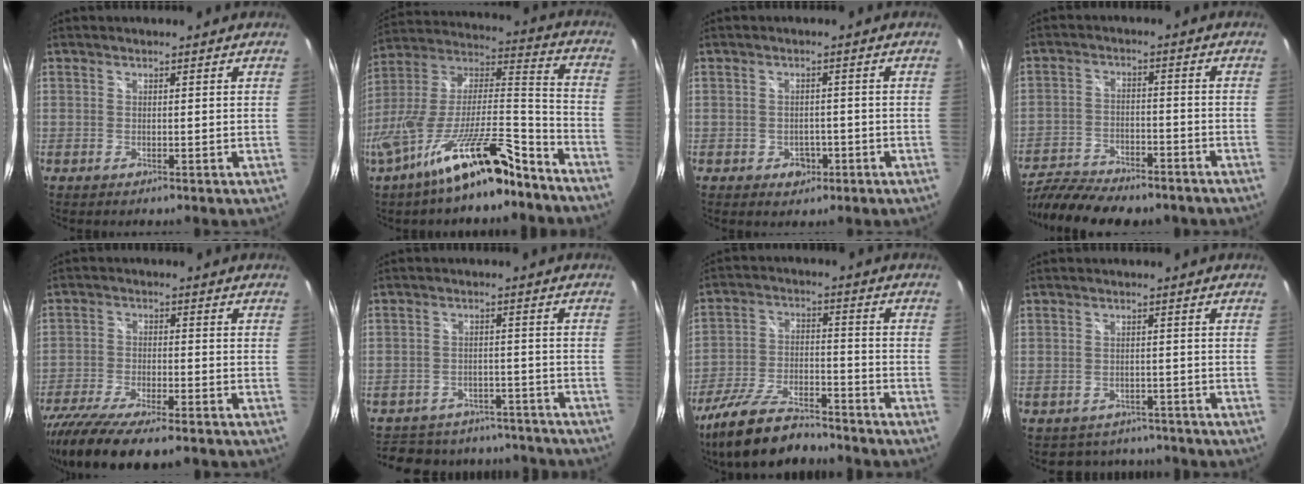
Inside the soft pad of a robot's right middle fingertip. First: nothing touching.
{"total": 21.3, "force": [-14.6, 4.4, 14.9], "torque": [-0.257, -0.018, -0.250]}
{"total": 3.2, "force": [-1.4, 2.7, 1.1], "torque": [-0.025, 0.001, -0.013]}
{"total": 15.5, "force": [-13.0, 4.6, 7.1], "torque": [-0.153, -0.028, -0.210]}
{"total": 15.0, "force": [-11.8, 3.3, 8.7], "torque": [-0.188, -0.053, -0.205]}
{"total": 21.4, "force": [-18.1, 9.1, 6.8], "torque": [-0.155, 0.032, -0.225]}
{"total": 15.7, "force": [-12.9, 4.2, 7.9], "torque": [-0.171, -0.025, -0.229]}
{"total": 7.0, "force": [-5.7, 3.8, 1.1], "torque": [-0.028, 0.005, -0.073]}